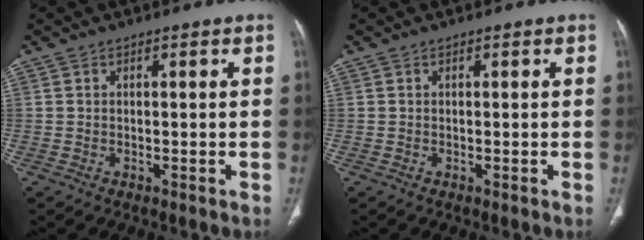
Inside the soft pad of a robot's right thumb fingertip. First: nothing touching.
{"total": 0.0}